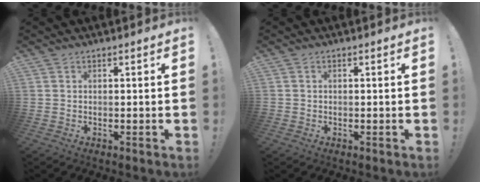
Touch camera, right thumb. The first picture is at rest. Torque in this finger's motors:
{"motor_torque": [-0.18, 0.28, 0.30, -0.14, 0.09]}